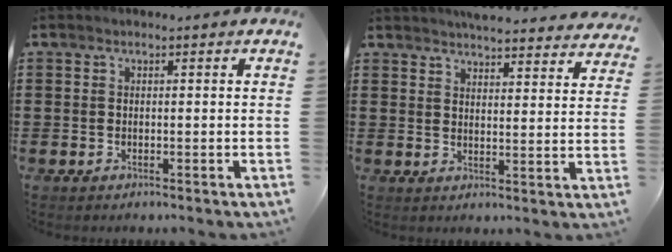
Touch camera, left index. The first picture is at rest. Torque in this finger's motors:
{"motor_torque": [1.87, -0.27, 0.59, 0.09]}